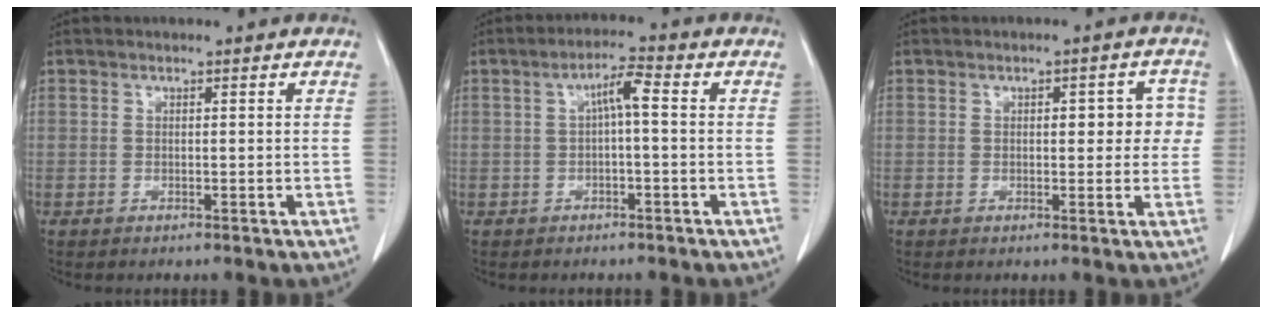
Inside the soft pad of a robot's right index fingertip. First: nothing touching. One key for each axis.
{"total": 3.9, "fx": 0.3, "fy": 0.5, "fz": 3.8, "tx": -0.067, "ty": 0.015, "tz": 0.004}
{"total": 5.3, "fx": 0.9, "fy": 2.4, "fz": 4.6, "tx": -0.044, "ty": 0.020, "tz": 0.010}